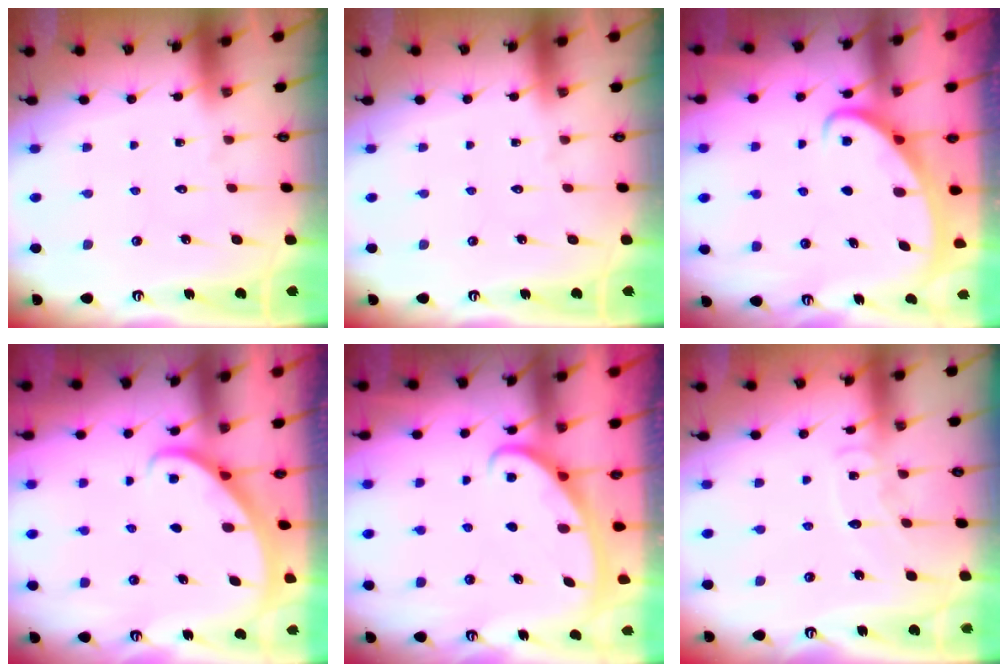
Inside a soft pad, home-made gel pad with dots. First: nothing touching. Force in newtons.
{"total": 0.0}
{"total": 2.3, "press": 2.3, "slide": 0.3}
{"total": 2.1, "press": 2.1, "slide": 0.2}
{"total": 2.8, "press": 2.8, "slide": 0.4}
{"total": 7.4, "press": 7.4, "slide": 0.7}